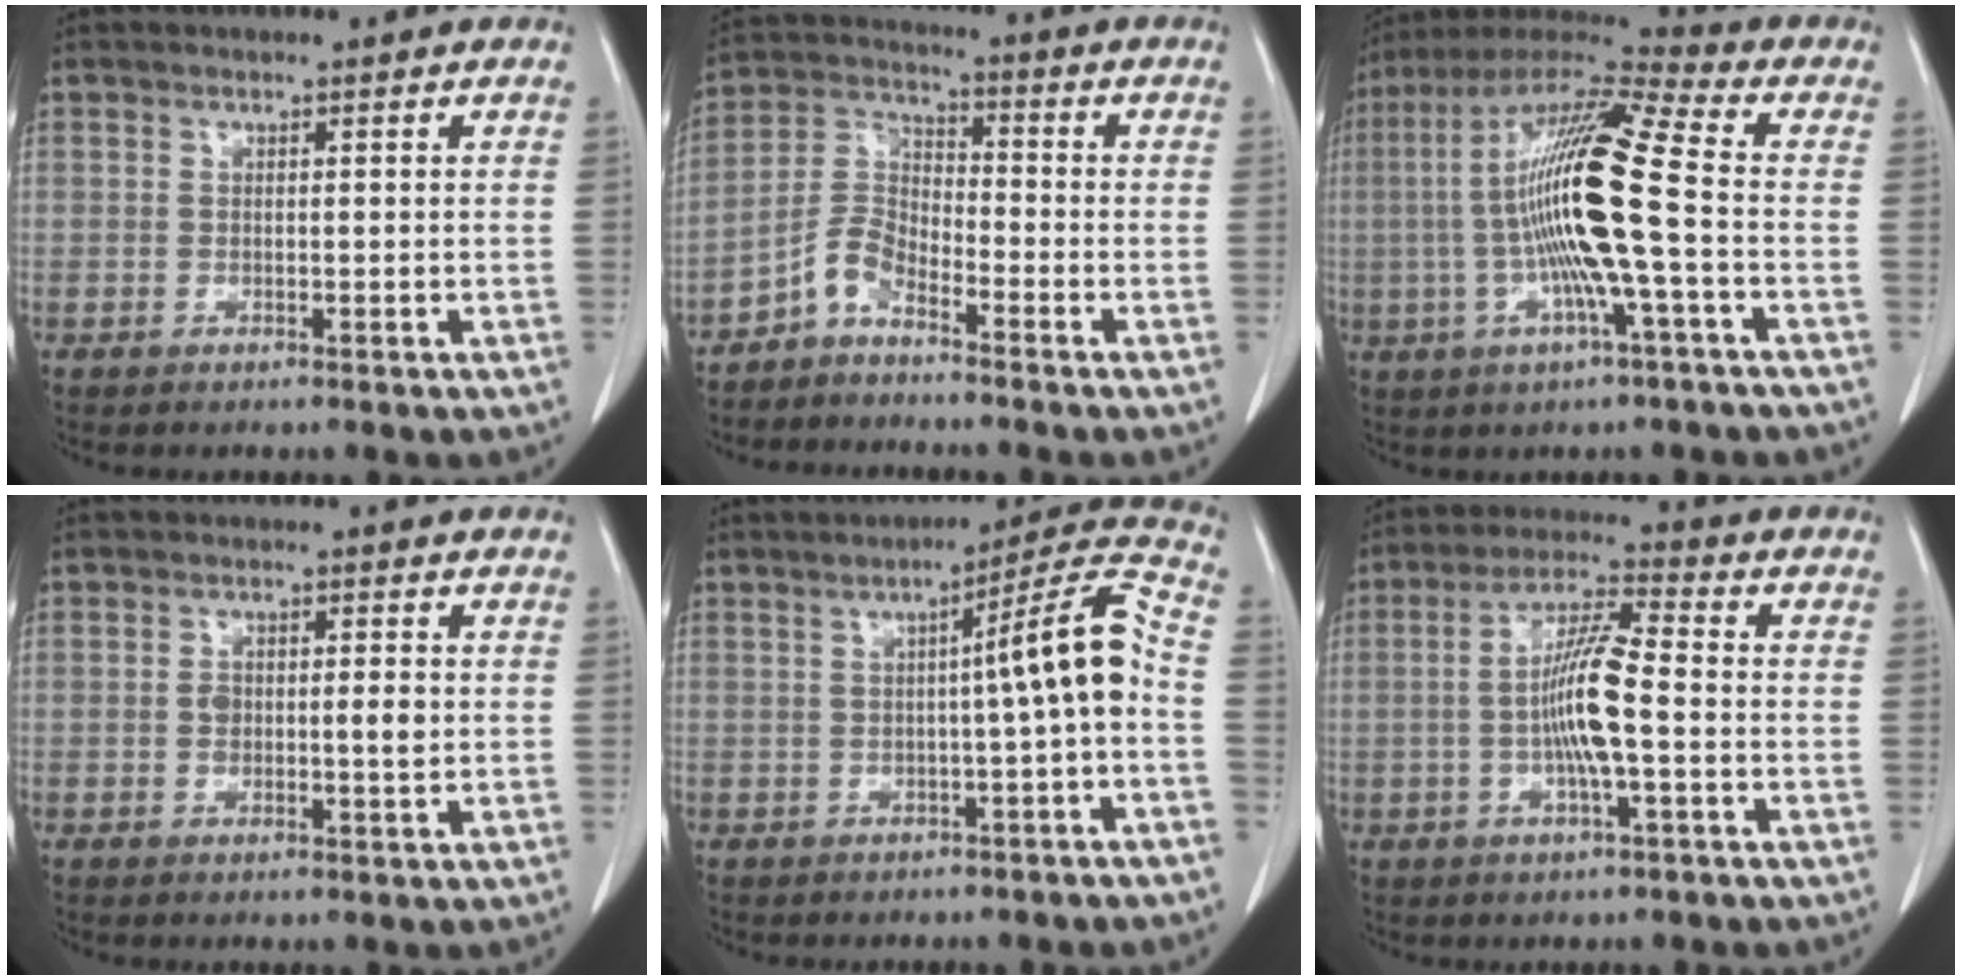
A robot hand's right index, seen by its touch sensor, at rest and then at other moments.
{"total": 5.1, "force": [-4.0, 1.8, 2.6], "torque": [-0.064, 0.001, -0.088]}
{"total": 17.5, "force": [-1.5, 0.7, 17.4], "torque": [-0.339, 0.009, -0.039]}
{"total": 3.7, "force": [0.0, 1.5, 3.4], "torque": [-0.058, 0.005, 0.006]}
{"total": 8.8, "force": [-0.9, -0.8, 8.8], "torque": [-0.122, 0.020, -0.017]}
{"total": 9.4, "force": [-1.2, 1.1, 9.3], "torque": [-0.177, 0.007, -0.027]}